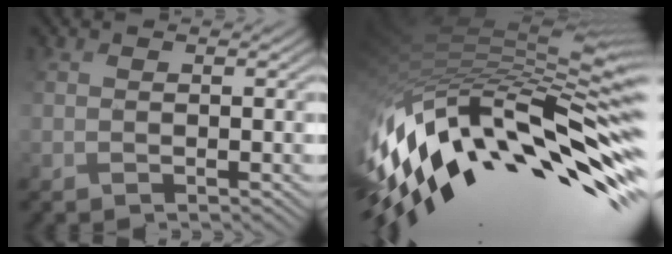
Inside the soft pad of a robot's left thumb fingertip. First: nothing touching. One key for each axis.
{"total": 16.1, "fx": -6.3, "fy": 6.1, "fz": 13.5, "tx": -0.277, "ty": -0.009, "tz": -0.102}